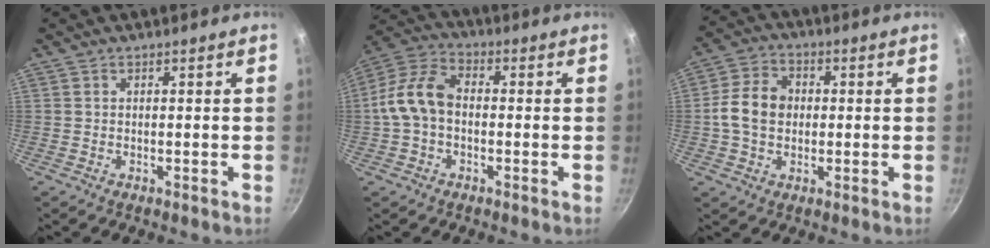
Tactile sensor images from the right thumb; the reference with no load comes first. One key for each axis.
{"total": 10.1, "fx": -0.8, "fy": 6.8, "fz": 7.3, "tx": -0.133, "ty": 0.035, "tz": -0.033}
{"total": 9.1, "fx": 0.0, "fy": 7.0, "fz": 5.7, "tx": -0.088, "ty": 0.017, "tz": -0.011}